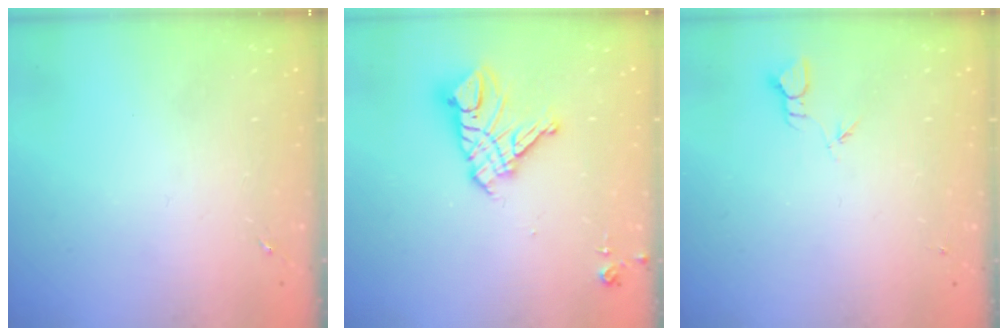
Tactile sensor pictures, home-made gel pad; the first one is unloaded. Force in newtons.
{"total": 14.0, "press": 13.9, "slide": 1.5}
{"total": 2.3, "press": 2.3, "slide": 0.1}